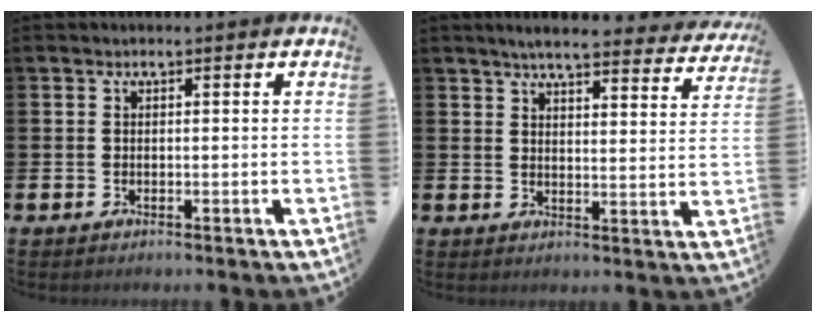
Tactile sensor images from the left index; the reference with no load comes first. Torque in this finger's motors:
{"motor_torque": [0.97, -1.17, 0.40, 0.03]}